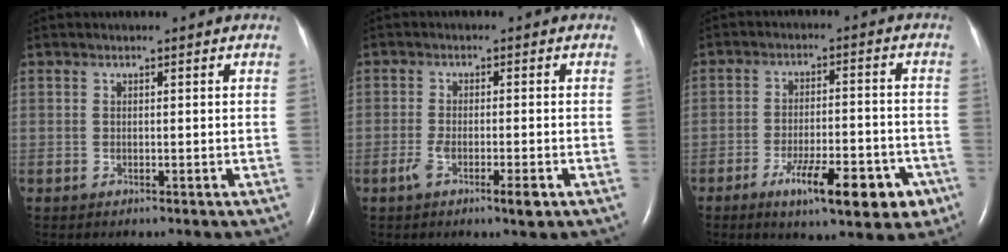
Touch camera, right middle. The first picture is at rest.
{"total": 4.1, "force": [-2.0, 0.6, 3.5], "torque": [-0.066, -0.005, -0.036]}
{"total": 11.7, "force": [-6.3, 3.1, 9.4], "torque": [-0.136, 0.000, -0.086]}